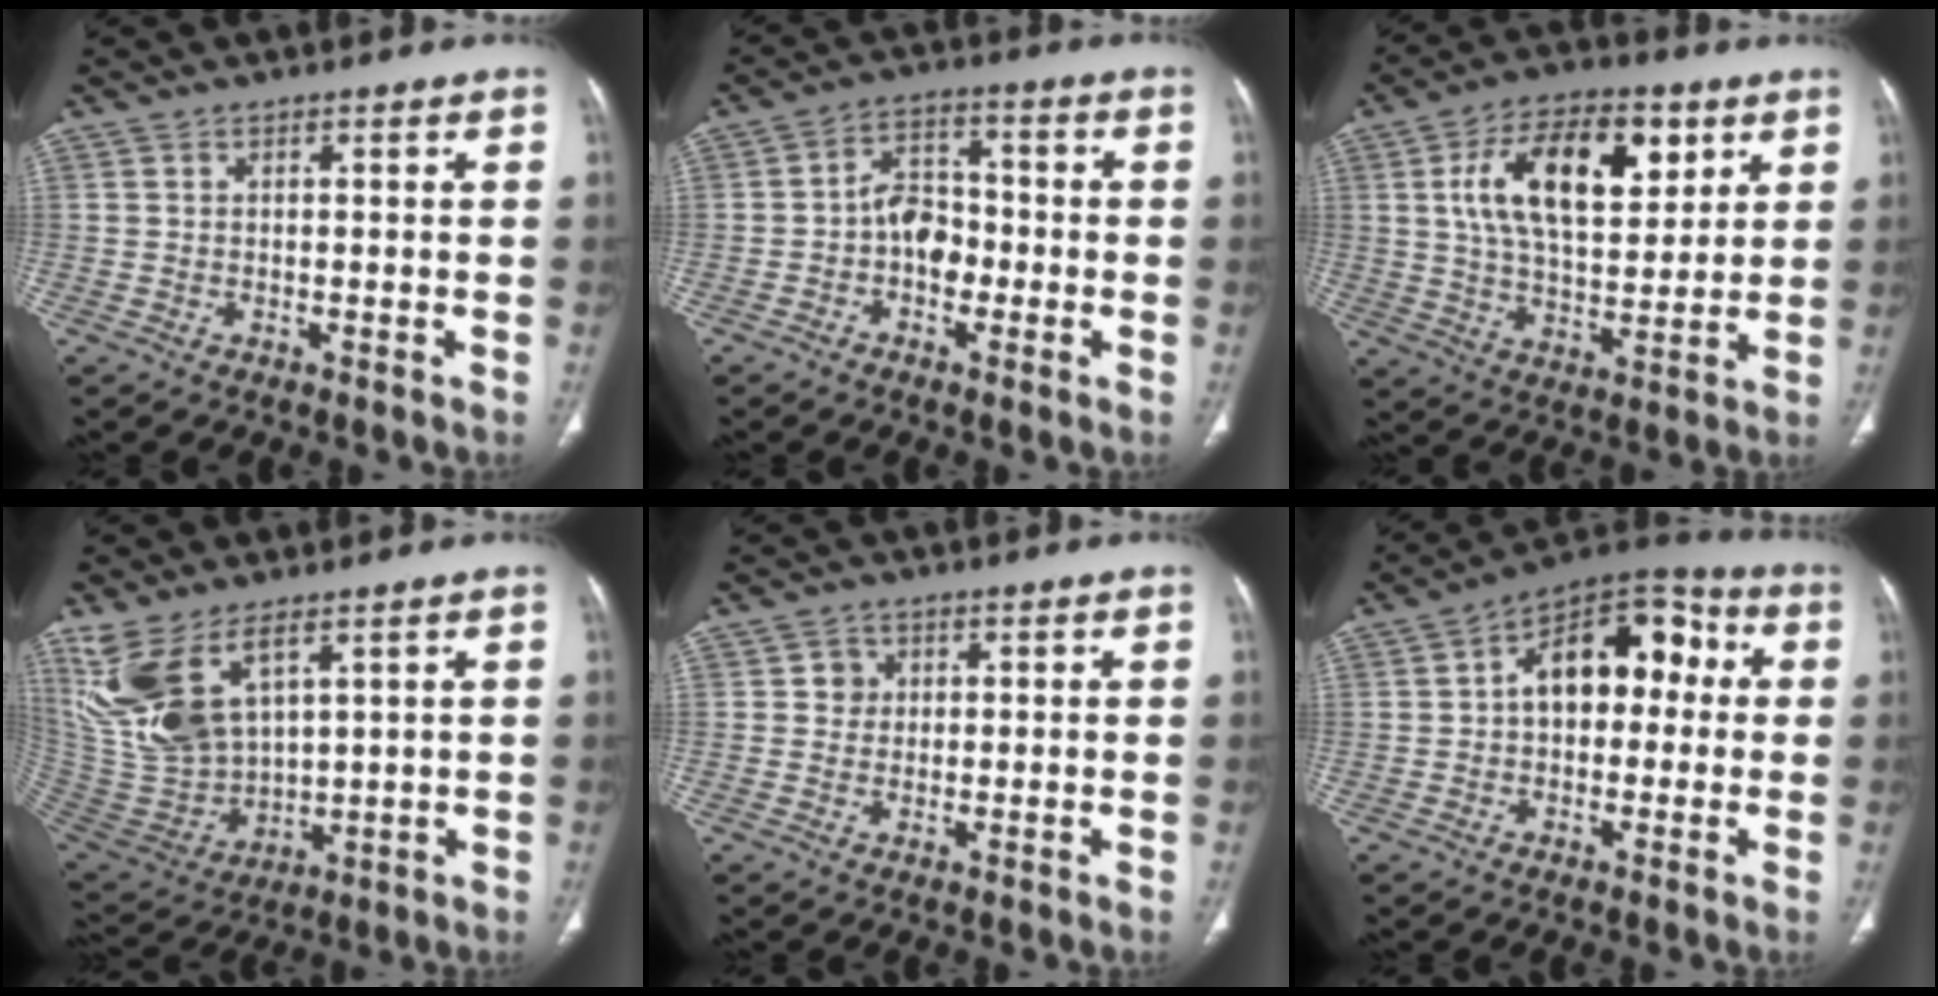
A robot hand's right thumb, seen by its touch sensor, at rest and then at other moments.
{"total": 7.1, "force": [-1.6, 4.9, 4.9], "torque": [-0.051, 0.025, -0.039]}
{"total": 18.4, "force": [6.3, 9.7, 14.3], "torque": [-0.207, -0.012, 0.108]}
{"total": 15.8, "force": [7.8, 7.8, 11.2], "torque": [-0.230, -0.031, 0.183]}
{"total": 2.3, "force": [0.5, 2.2, 0.5], "torque": [0.007, 0.003, 0.004]}
{"total": 14.1, "force": [1.6, 8.9, 10.8], "torque": [-0.117, 0.044, 0.009]}